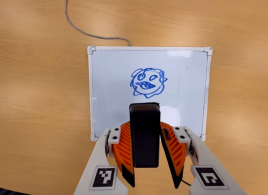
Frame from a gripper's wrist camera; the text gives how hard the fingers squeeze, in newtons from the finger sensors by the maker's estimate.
{"total": 5.2, "left": 4.8, "right": 5.6}